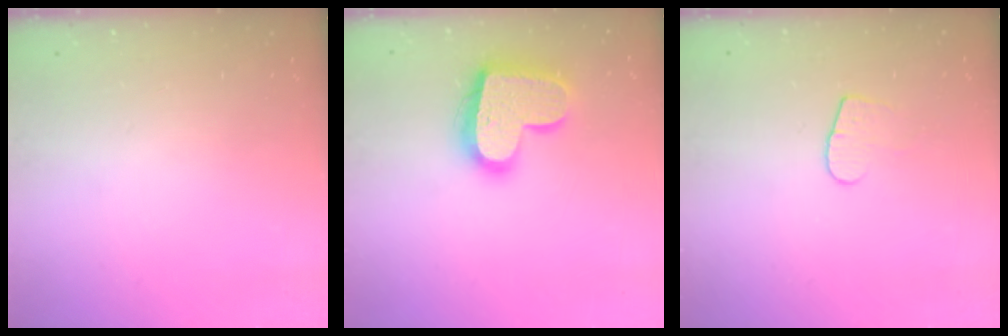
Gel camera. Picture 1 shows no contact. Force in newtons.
{"total": 18.0, "press": 18.0, "slide": 1.1}
{"total": 7.3, "press": 7.3, "slide": 0.5}